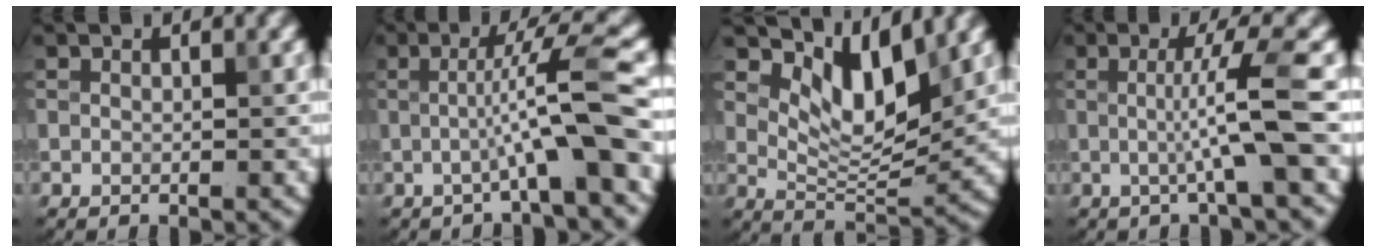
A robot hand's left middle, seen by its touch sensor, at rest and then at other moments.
{"total": 5.7, "force": [-1.3, 0.0, 5.6], "torque": [-0.092, 0.024, -0.025]}
{"total": 6.0, "force": [3.6, 2.3, 4.2], "torque": [-0.074, -0.008, 0.062]}
{"total": 4.7, "force": [-0.4, 0.0, 4.7], "torque": [-0.082, 0.005, -0.009]}